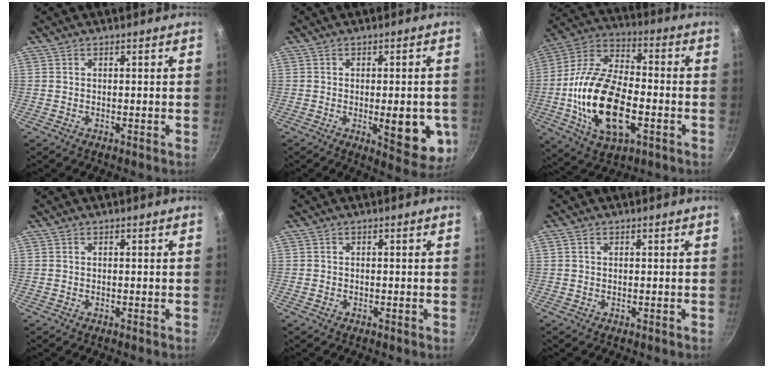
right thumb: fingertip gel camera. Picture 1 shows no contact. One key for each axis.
{"total": 11.4, "fx": -2.3, "fy": 4.3, "fz": 10.3, "tx": -0.103, "ty": -0.009, "tz": -0.024}
{"total": 21.7, "fx": -4.6, "fy": 11.4, "fz": 17.8, "tx": -0.330, "ty": 0.027, "tz": -0.090}
{"total": 0.0}
{"total": 0.6, "fx": -0.3, "fy": 0.5, "fz": 0.3, "tx": -0.003, "ty": 0.000, "tz": -0.006}
{"total": 0.8, "fx": 0.2, "fy": 0.6, "fz": 0.4, "tx": -0.007, "ty": 0.003, "tz": 0.003}